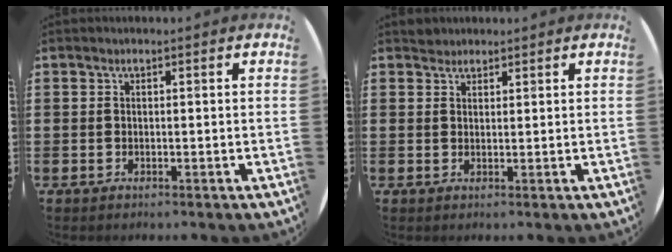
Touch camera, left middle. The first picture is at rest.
{"total": 1.5, "force": [1.4, 0.4, -0.1], "torque": [0.008, -0.001, 0.027]}